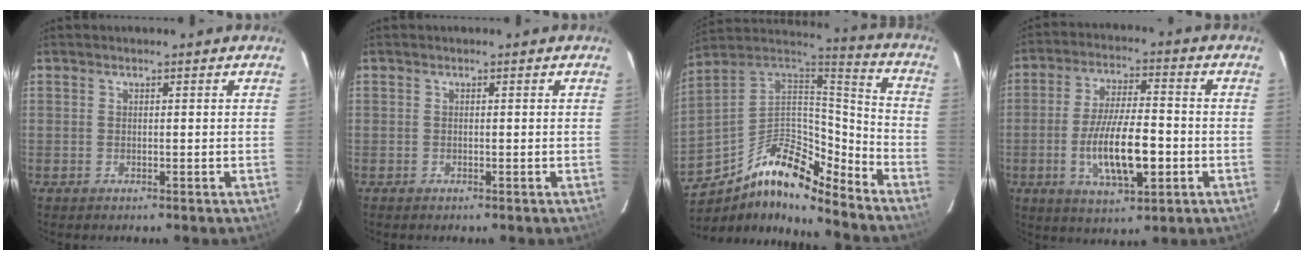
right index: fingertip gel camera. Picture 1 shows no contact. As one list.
[{"total": 0.0}, {"total": 17.2, "force": [-11.4, 6.2, 11.2], "torque": [-0.212, 0.008, -0.214]}, {"total": 12.9, "force": [-3.4, 4.0, 11.8], "torque": [-0.229, -0.010, -0.054]}]